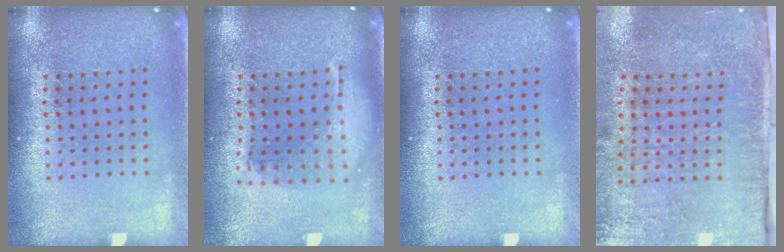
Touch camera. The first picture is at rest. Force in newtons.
{"total": 1.5, "press": 1.4, "slide": 0.7}
{"total": 0.0}
{"total": 4.8, "press": 3.8, "slide": 2.9}